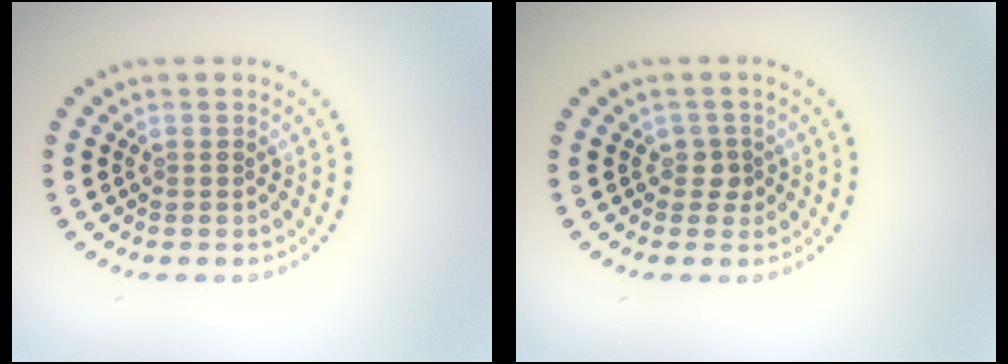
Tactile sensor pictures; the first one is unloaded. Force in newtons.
{"total": 1.4, "press": 1.1, "slide": 0.9}